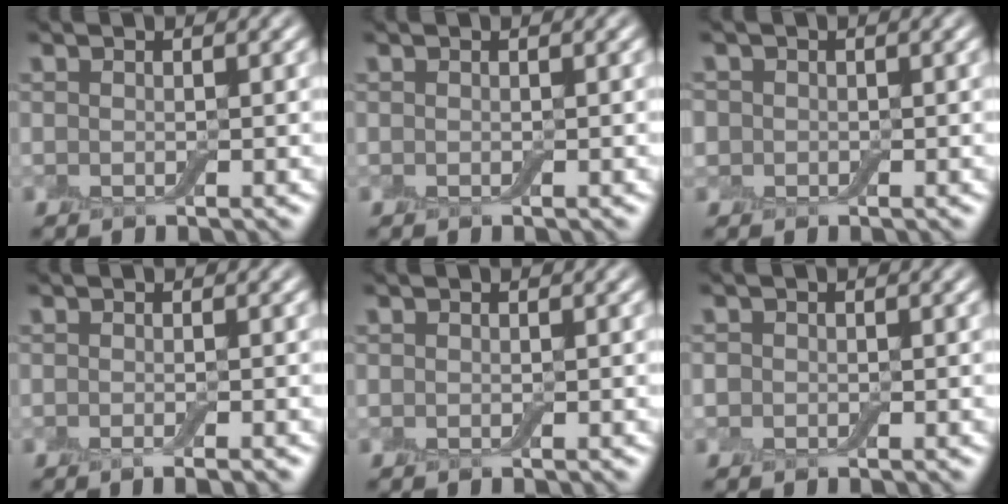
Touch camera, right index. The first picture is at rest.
{"total": 0.0}
{"total": 1.5, "force": [0.1, 1.4, 0.3], "torque": [0.000, 0.002, -0.008]}
{"total": 1.5, "force": [-0.6, 0.3, 1.3], "torque": [-0.010, -0.004, -0.010]}
{"total": 0.0}
{"total": 0.7, "force": [-0.1, 0.7, 0.1], "torque": [0.002, -0.004, -0.006]}